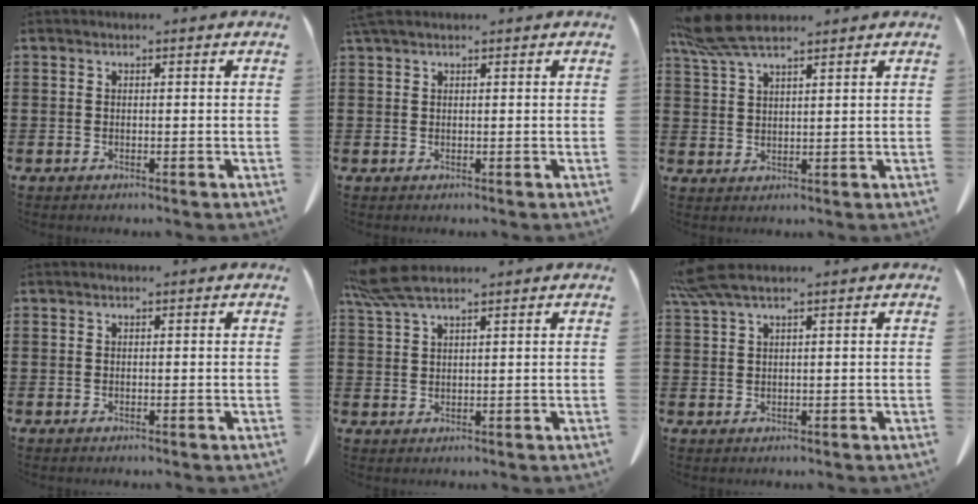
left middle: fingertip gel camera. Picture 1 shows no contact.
{"total": 1.2, "force": [0.9, 0.2, 0.8], "torque": [-0.019, 0.001, 0.017]}
{"total": 7.2, "force": [5.6, 1.3, 4.3], "torque": [-0.104, -0.007, 0.104]}
{"total": 0.0}
{"total": 5.7, "force": [4.4, 0.9, 3.6], "torque": [-0.089, -0.007, 0.080]}
{"total": 3.8, "force": [2.6, 0.4, 2.6], "torque": [-0.065, -0.003, 0.048]}